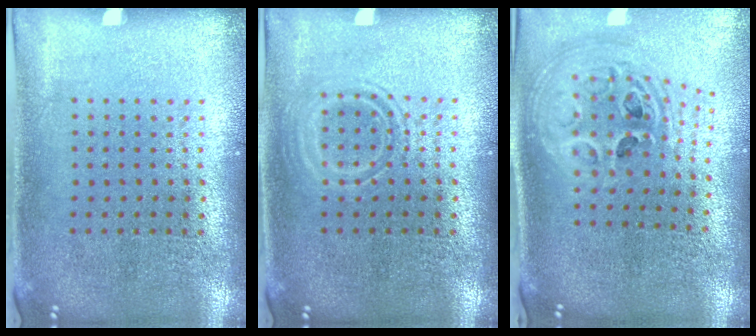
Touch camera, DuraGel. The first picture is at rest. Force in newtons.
{"total": 1.9, "press": 1.9, "slide": 0.3}
{"total": 2.5, "press": 1.9, "slide": 1.6}